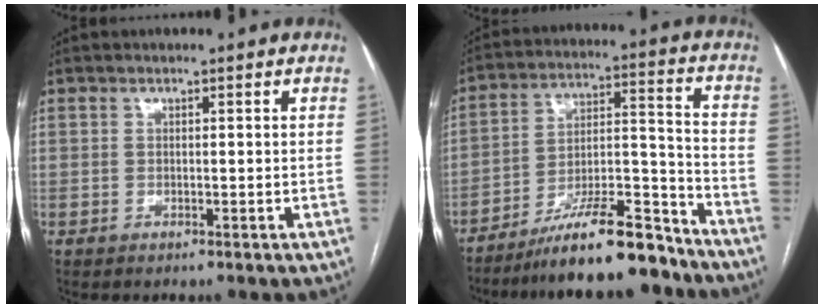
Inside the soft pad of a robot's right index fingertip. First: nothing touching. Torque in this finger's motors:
{"motor_torque": [1.13, -1.01, 0.75, 0.16]}